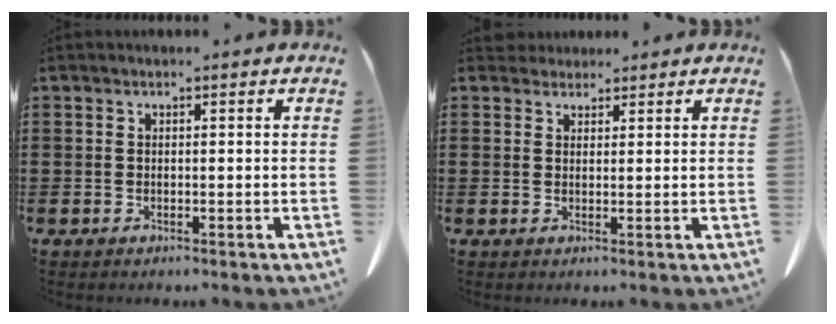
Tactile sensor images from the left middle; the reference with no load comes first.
{"total": 2.1, "force": [1.9, 0.9, 0.0], "torque": [0.002, 0.000, 0.037]}